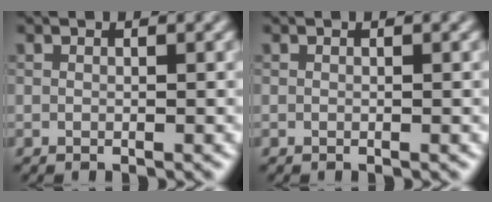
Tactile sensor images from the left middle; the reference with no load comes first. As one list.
[{"total": 0.0}]